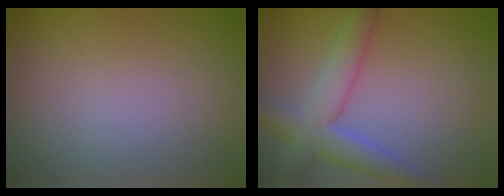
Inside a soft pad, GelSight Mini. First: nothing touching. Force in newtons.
{"total": 4.9, "press": 4.9, "slide": 0.3}